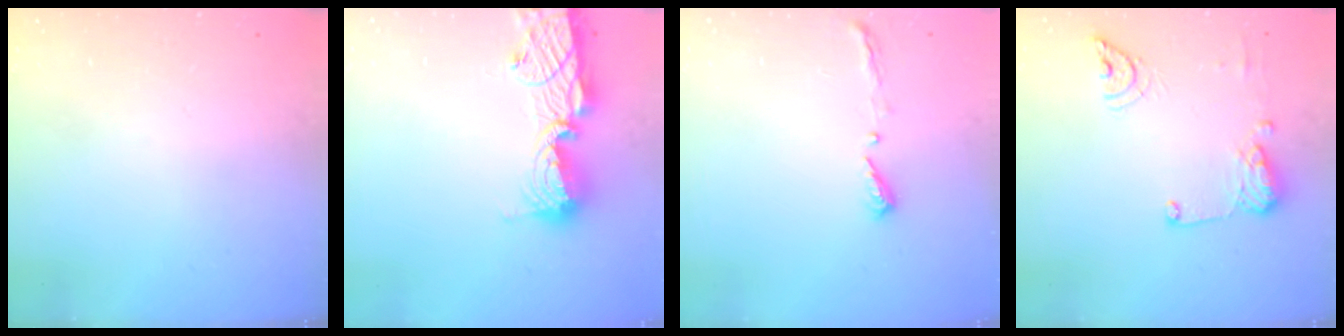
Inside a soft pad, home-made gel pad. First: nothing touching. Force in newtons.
{"total": 13.6, "press": 13.5, "slide": 1.0}
{"total": 4.4, "press": 4.3, "slide": 0.6}
{"total": 11.2, "press": 11.1, "slide": 1.5}